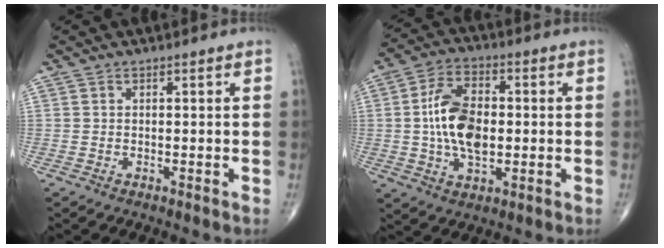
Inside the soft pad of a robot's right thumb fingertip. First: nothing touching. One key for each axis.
{"total": 12.5, "fx": -0.1, "fy": 7.1, "fz": 10.2, "tx": -0.181, "ty": 0.010, "tz": -0.002}